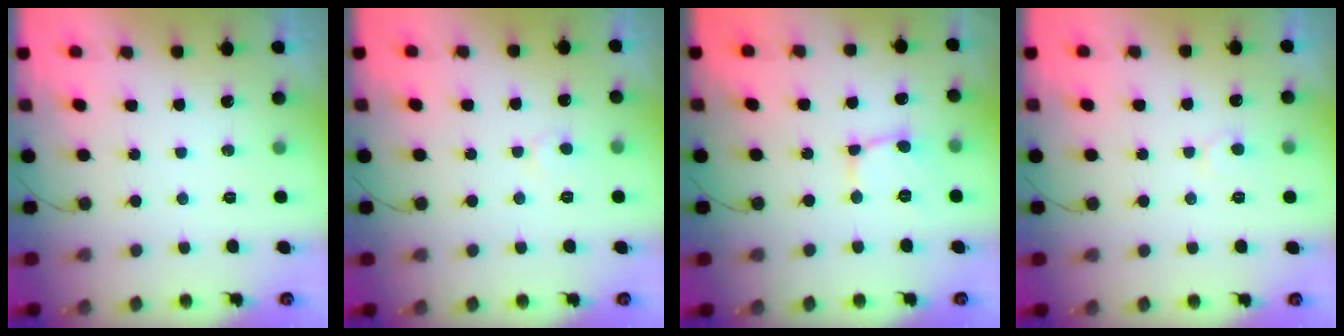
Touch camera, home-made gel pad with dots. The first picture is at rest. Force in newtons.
{"total": 3.9, "press": 3.9, "slide": 0.4}
{"total": 2.8, "press": 2.8, "slide": 0.3}
{"total": 5.6, "press": 5.6, "slide": 0.6}